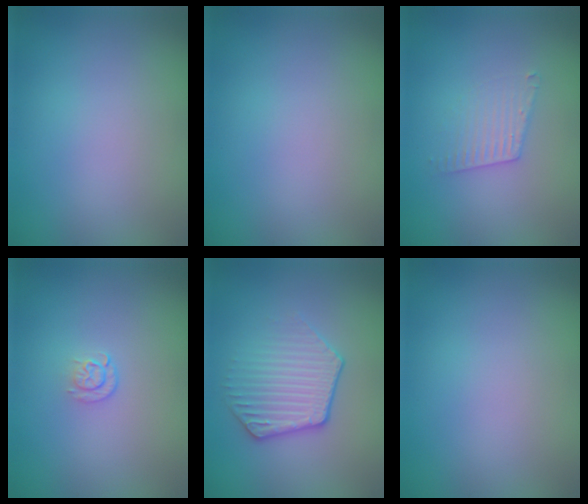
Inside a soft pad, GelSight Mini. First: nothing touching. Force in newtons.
{"total": 0.0}
{"total": 2.0, "press": 2.0, "slide": 0.1}
{"total": 1.1, "press": 0.6, "slide": 0.9}
{"total": 3.5, "press": 3.1, "slide": 1.6}
{"total": 0.0}